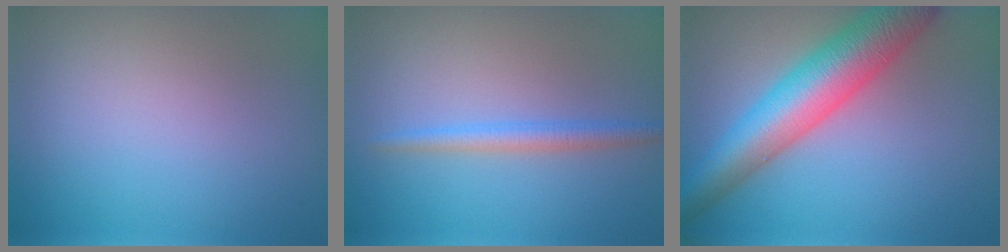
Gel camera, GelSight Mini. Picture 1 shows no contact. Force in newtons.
{"total": 2.1, "press": 2.1, "slide": 0.0}
{"total": 8.7, "press": 8.7, "slide": 0.2}